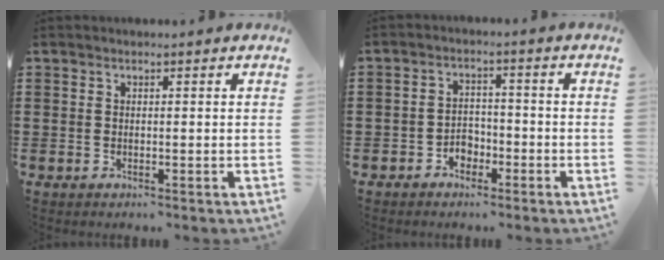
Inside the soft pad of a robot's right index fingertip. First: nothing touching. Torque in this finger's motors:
{"motor_torque": [0.81, 0.81, 0.01, -0.08]}